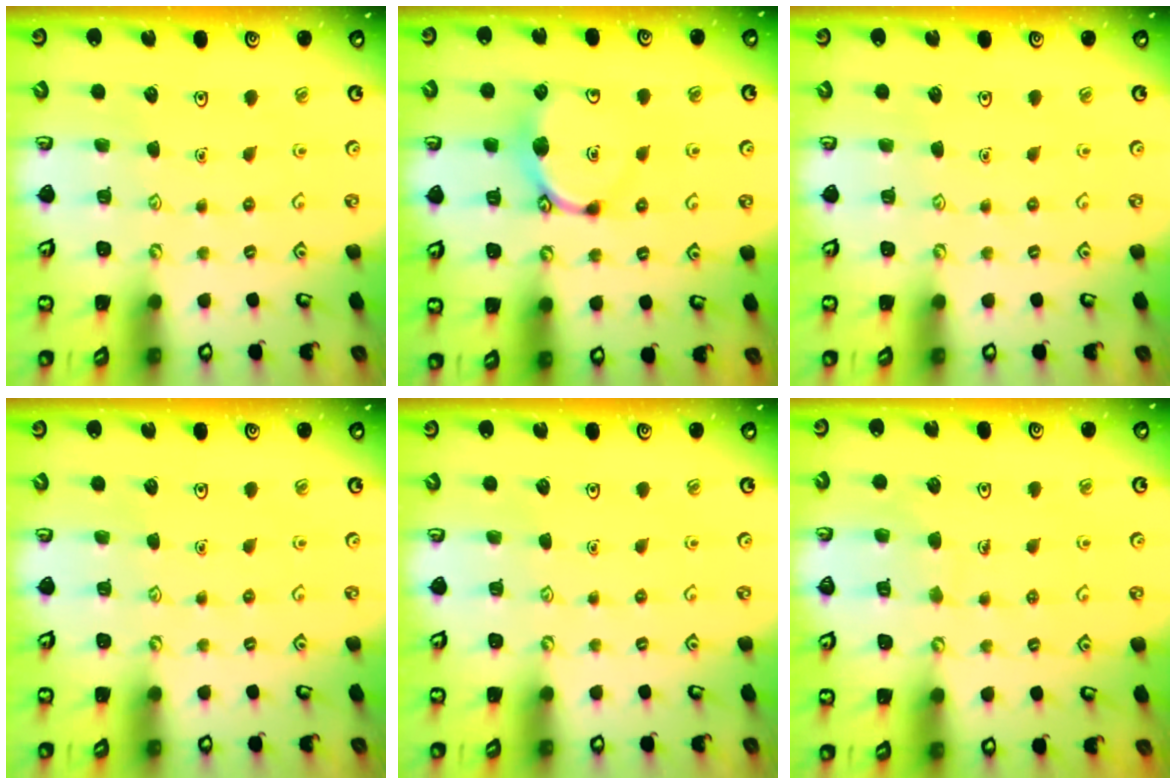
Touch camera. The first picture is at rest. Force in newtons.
{"total": 9.1, "press": 9.1, "slide": 0.4}
{"total": 0.0}
{"total": 0.0}
{"total": 0.0}
{"total": 4.9, "press": 4.9, "slide": 0.4}